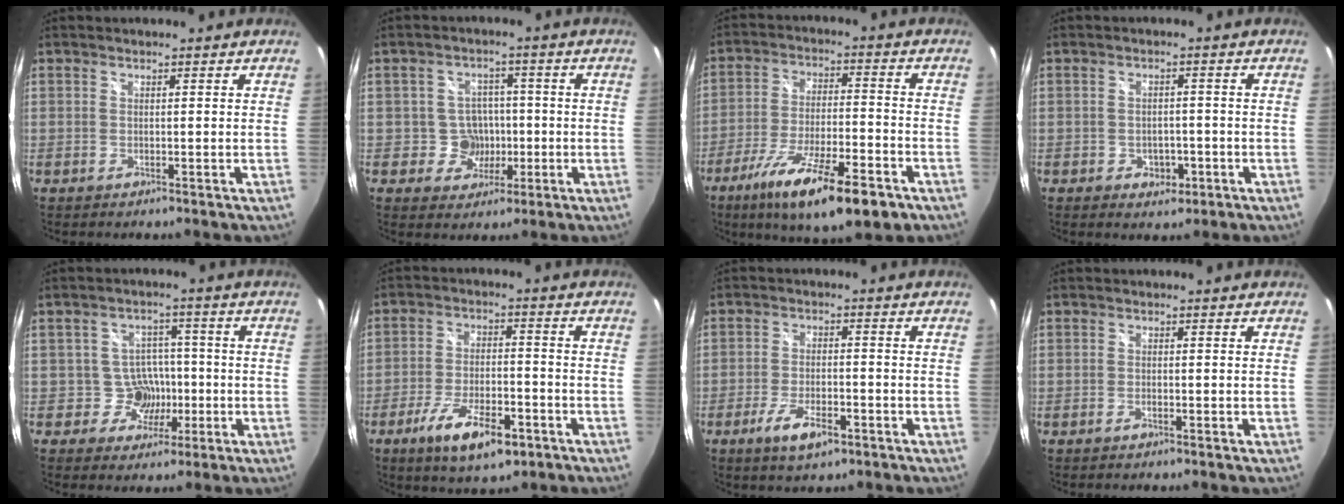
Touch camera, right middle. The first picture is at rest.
{"total": 5.7, "force": [-1.1, 5.5, 0.9], "torque": [-0.022, 0.016, -0.008]}
{"total": 17.2, "force": [-10.4, 3.8, 13.1], "torque": [-0.243, -0.044, -0.172]}
{"total": 4.1, "force": [-1.7, 3.1, 2.0], "torque": [-0.039, 0.001, -0.017]}
{"total": 5.7, "force": [-1.6, 5.4, 0.4], "torque": [-0.009, 0.021, -0.017]}
{"total": 11.5, "force": [-6.6, 4.0, 8.6], "torque": [-0.174, -0.017, -0.110]}
{"total": 7.0, "force": [-4.1, 2.5, 5.1], "torque": [-0.117, -0.012, -0.070]}
{"total": 0.8, "force": [-0.7, 0.0, 0.5], "torque": [-0.008, -0.001, -0.014]}